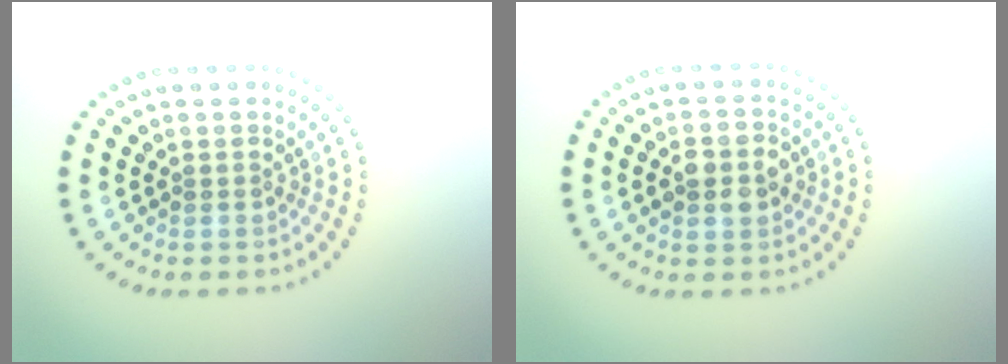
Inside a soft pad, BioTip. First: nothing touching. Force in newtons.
{"total": 3.7, "press": 3.7, "slide": 0.1}